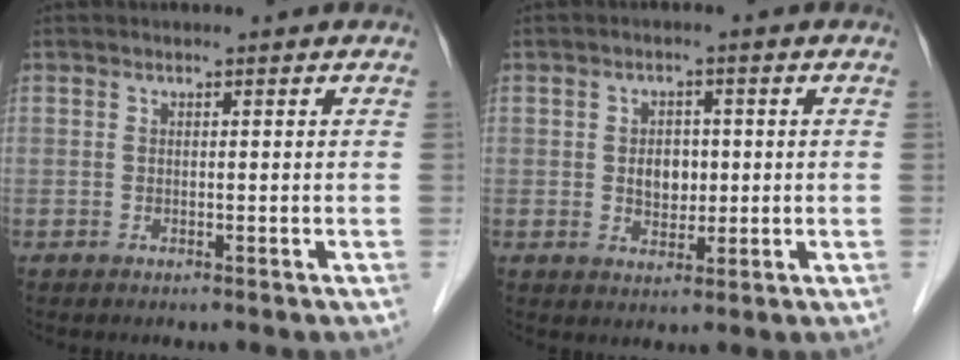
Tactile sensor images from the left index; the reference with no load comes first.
{"total": 3.8, "force": [-0.1, 2.7, 2.7], "torque": [-0.043, 0.005, 0.005]}